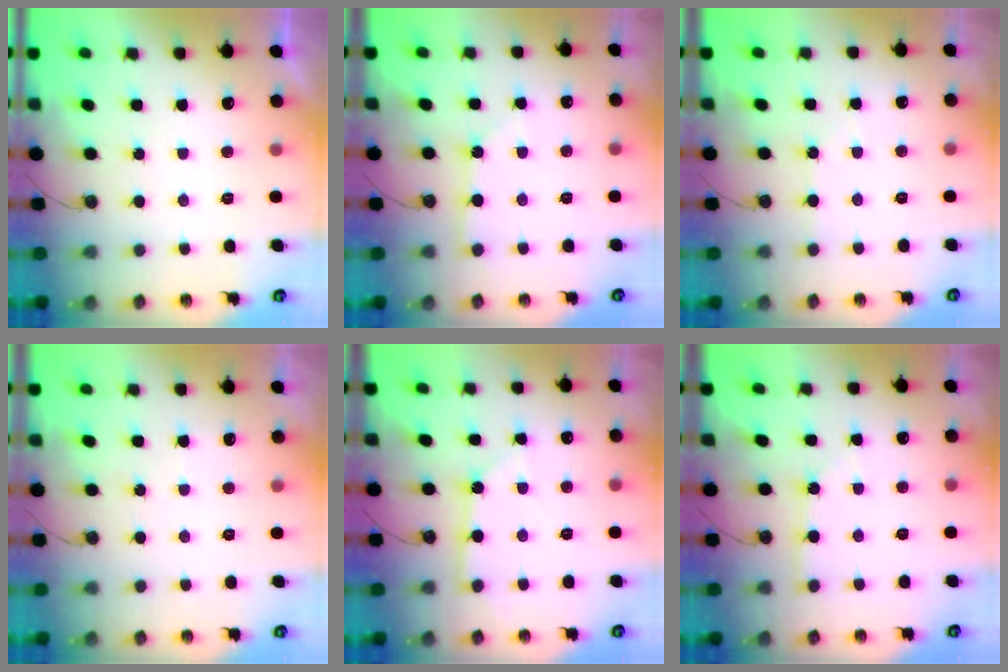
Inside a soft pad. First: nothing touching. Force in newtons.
{"total": 2.0, "press": 2.0, "slide": 0.3}
{"total": 2.5, "press": 2.5, "slide": 0.4}
{"total": 2.9, "press": 2.9, "slide": 0.3}
{"total": 2.8, "press": 2.8, "slide": 0.1}
{"total": 2.3, "press": 2.3, "slide": 0.3}